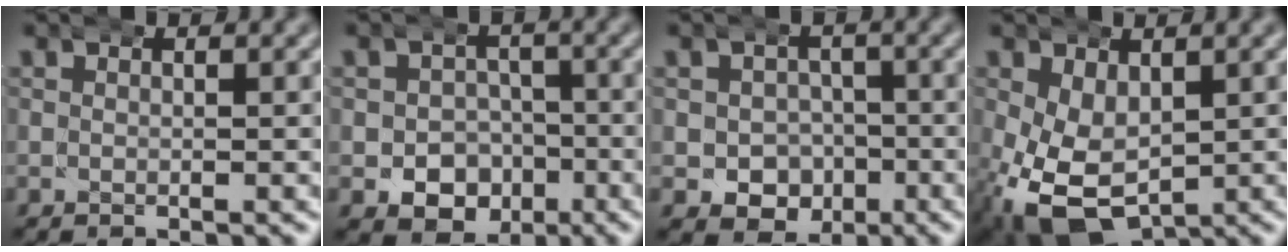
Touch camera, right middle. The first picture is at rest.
{"total": 7.8, "force": [-3.4, 6.8, 1.8], "torque": [-0.017, -0.031, -0.053]}
{"total": 6.4, "force": [-2.6, 5.7, 1.6], "torque": [-0.023, -0.033, -0.034]}
{"total": 11.4, "force": [-4.6, 8.7, 5.7], "torque": [-0.147, -0.081, -0.050]}